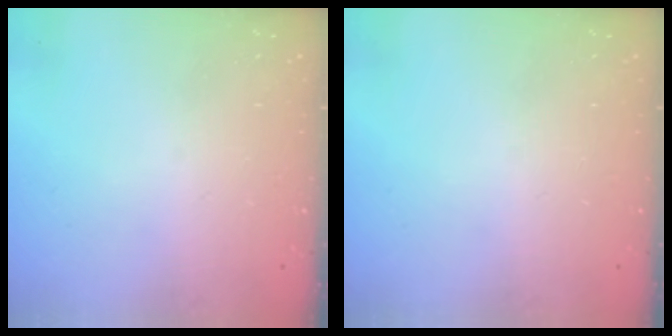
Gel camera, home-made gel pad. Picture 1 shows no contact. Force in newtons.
{"total": 0.0}